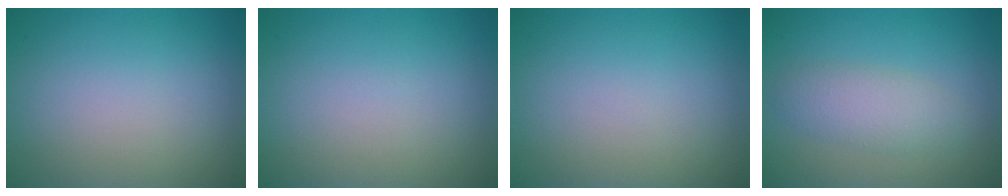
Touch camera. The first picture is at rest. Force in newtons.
{"total": 0.0}
{"total": 0.0}
{"total": 3.0, "press": 3.0, "slide": 0.1}